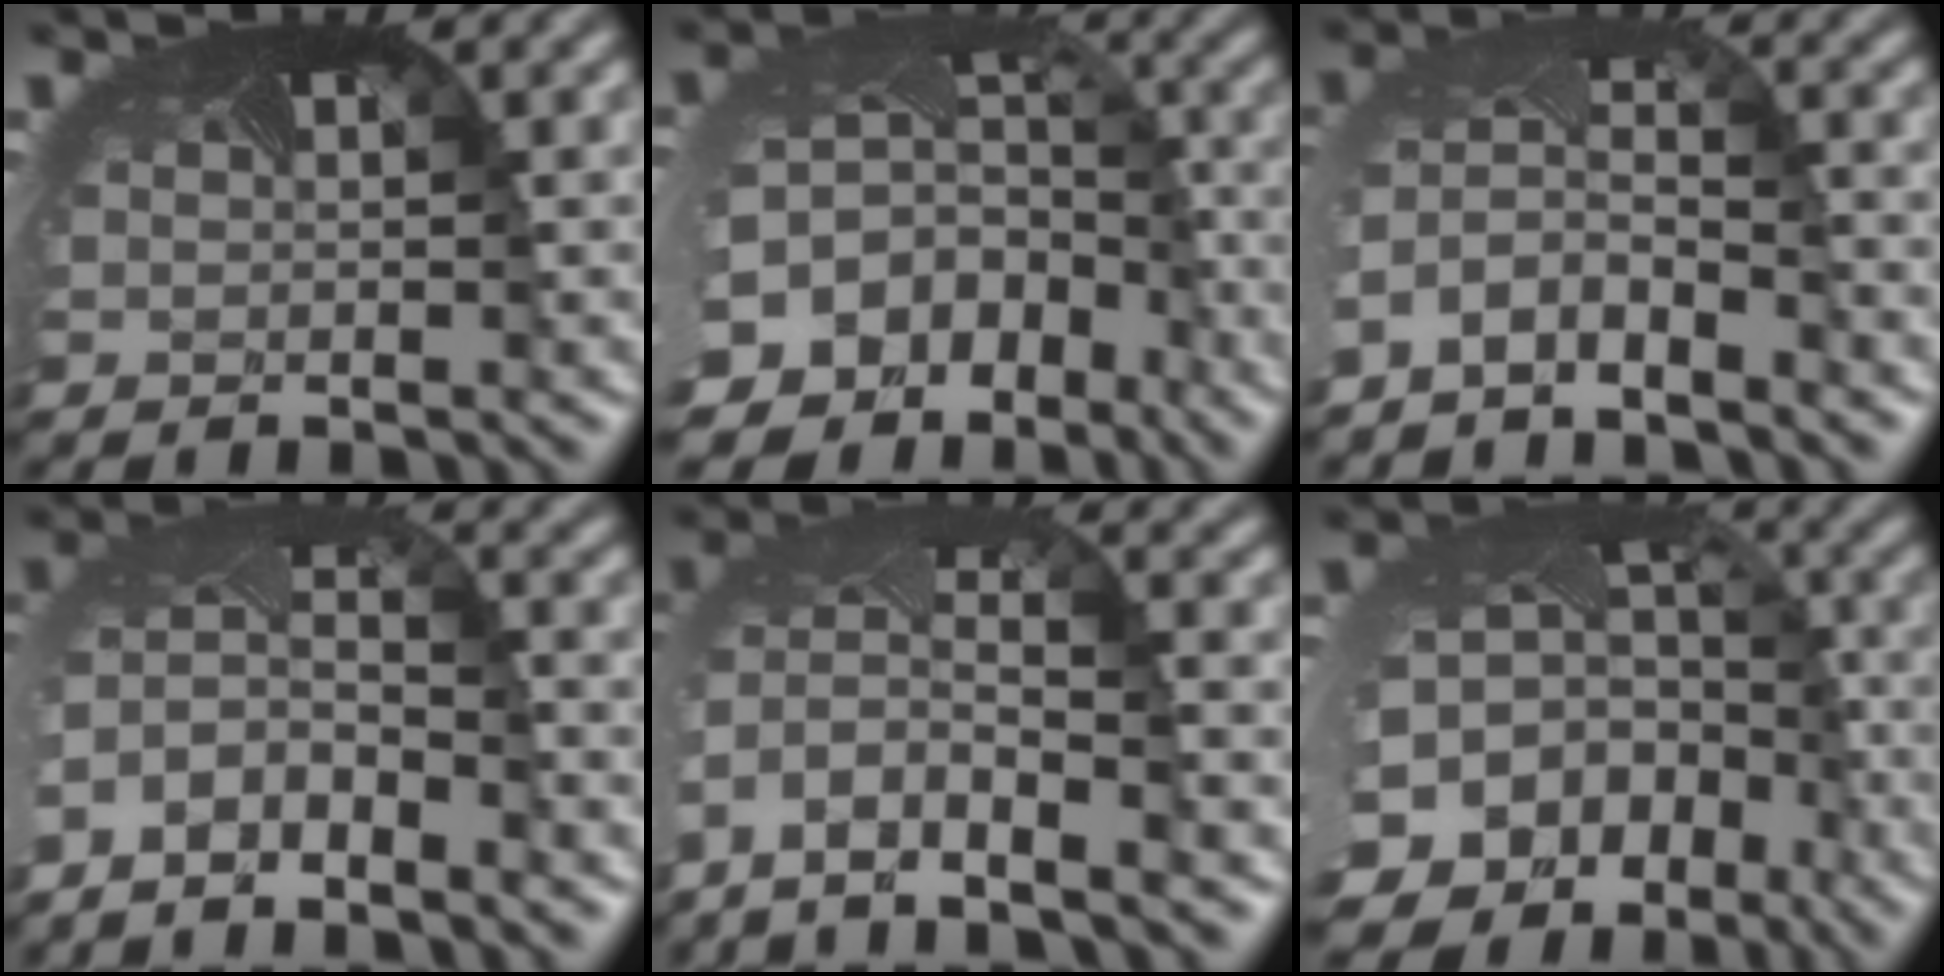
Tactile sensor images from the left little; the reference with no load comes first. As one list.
[{"total": 17.0, "force": [-8.7, 13.2, 6.0], "torque": [-0.155, -0.060, -0.109]}, {"total": 3.4, "force": [-2.7, 1.3, 1.6], "torque": [-0.055, -0.010, -0.060]}, {"total": 5.2, "force": [-3.5, 1.9, 3.4], "torque": [-0.091, -0.010, -0.069]}, {"total": 9.1, "force": [-4.9, 4.2, 6.5], "torque": [-0.157, -0.021, -0.070]}, {"total": 18.7, "force": [-9.1, 14.7, 7.1], "torque": [-0.175, -0.067, -0.117]}]